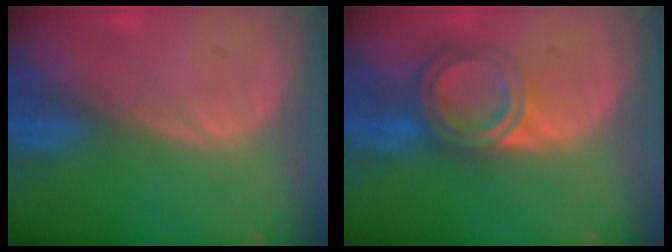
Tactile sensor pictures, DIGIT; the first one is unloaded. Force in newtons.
{"total": 6.5, "press": 5.5, "slide": 3.4}